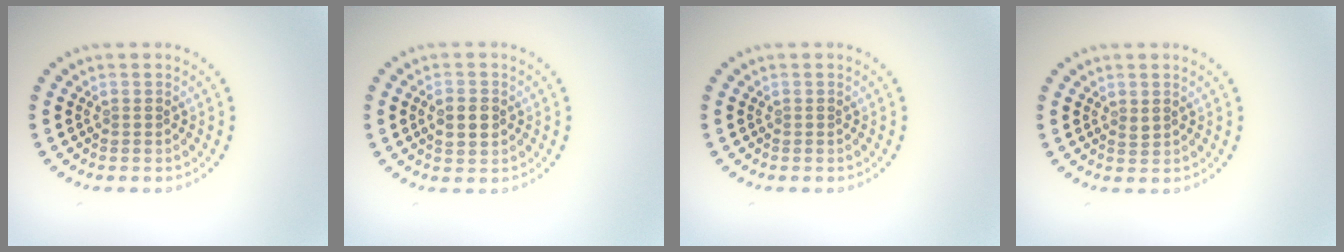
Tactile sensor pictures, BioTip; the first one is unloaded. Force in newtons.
{"total": 2.2, "press": 2.2, "slide": 0.0}
{"total": 0.0}
{"total": 0.5, "press": 0.4, "slide": 0.3}